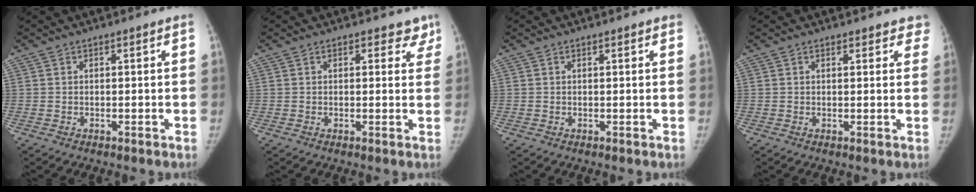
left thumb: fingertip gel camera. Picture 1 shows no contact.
{"total": 3.4, "force": [2.5, 2.0, 1.0], "torque": [0.029, -0.009, 0.018]}
{"total": 0.7, "force": [0.5, 0.3, 0.4], "torque": [-0.004, 0.000, 0.005]}
{"total": 4.2, "force": [3.4, 1.9, 1.5], "torque": [0.022, -0.008, 0.027]}